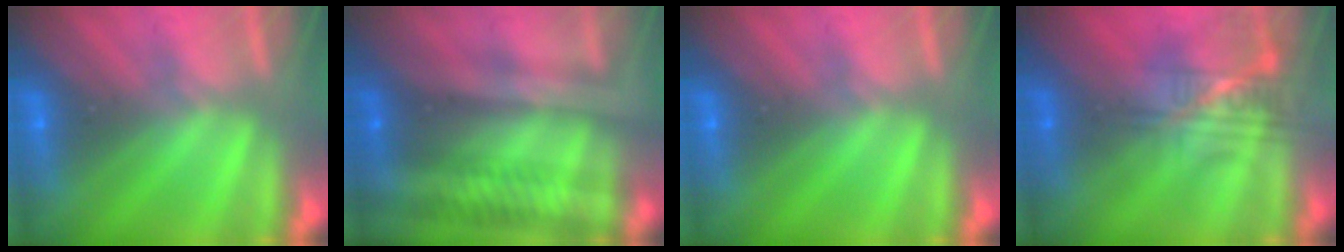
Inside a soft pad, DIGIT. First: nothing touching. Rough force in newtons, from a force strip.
{"total": 2.4}
{"total": 0.0}
{"total": 2.4}